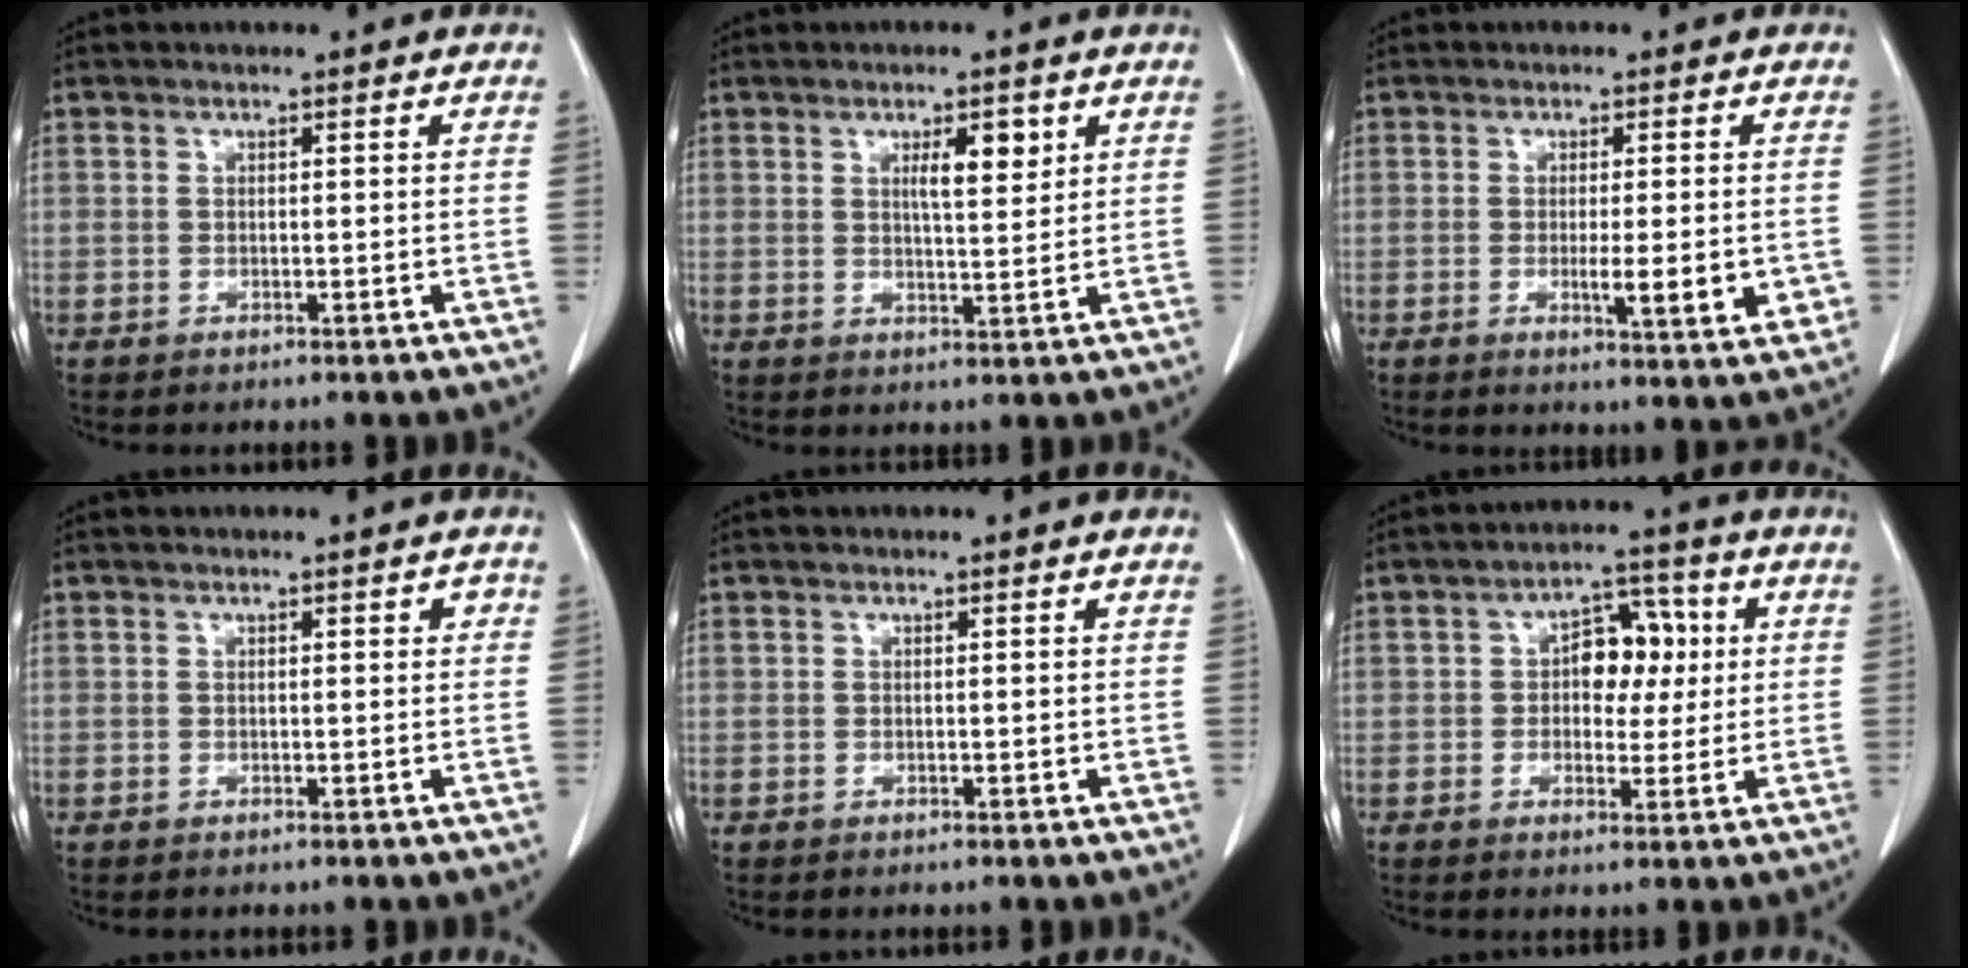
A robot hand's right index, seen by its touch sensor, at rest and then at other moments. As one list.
[{"total": 4.5, "force": [2.0, 1.1, 3.9], "torque": [-0.065, 0.000, 0.034]}, {"total": 6.7, "force": [-1.3, 1.3, 6.5], "torque": [-0.079, -0.010, -0.016]}, {"total": 1.2, "force": [0.3, 0.5, 1.0], "torque": [-0.010, 0.005, 0.004]}, {"total": 0.6, "force": [0.0, 0.3, 0.5], "torque": [-0.006, 0.001, 0.005]}, {"total": 7.1, "force": [0.9, 4.4, 5.5], "torque": [-0.076, 0.024, 0.014]}]